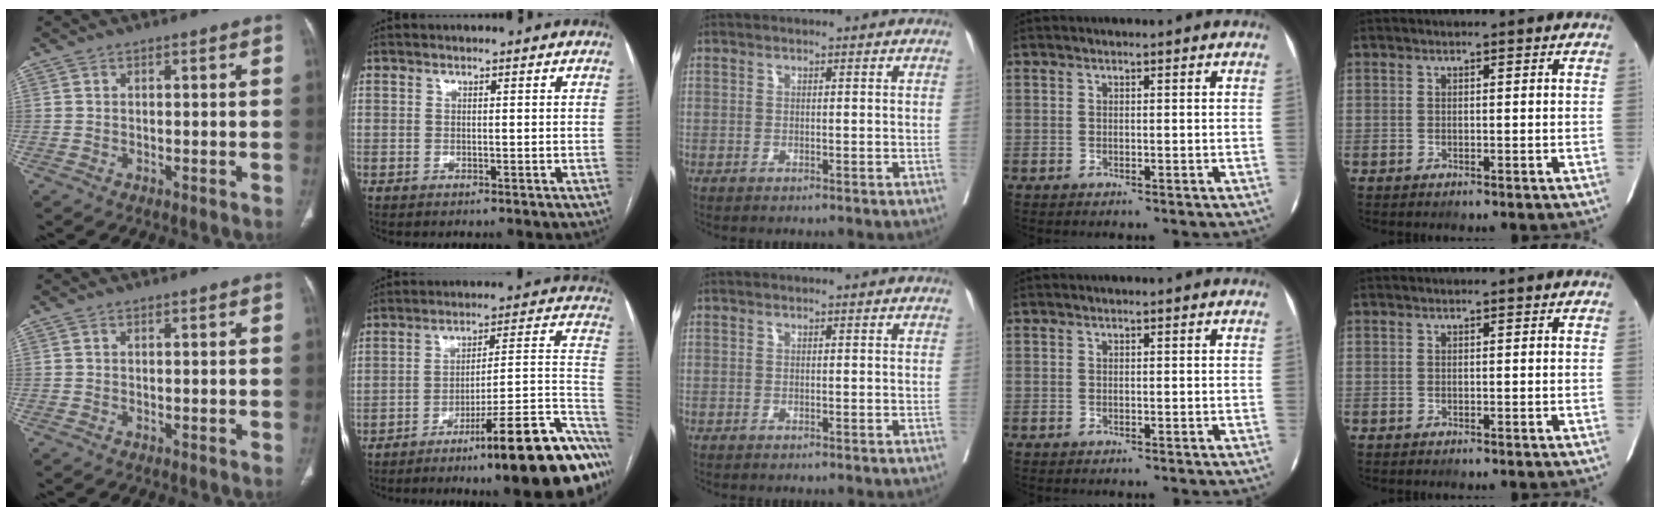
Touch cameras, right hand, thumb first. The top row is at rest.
{"index": {"total": 22.0, "force": [-13.3, 2.8, 17.2], "torque": [-0.125, 0.047, -0.195]}}